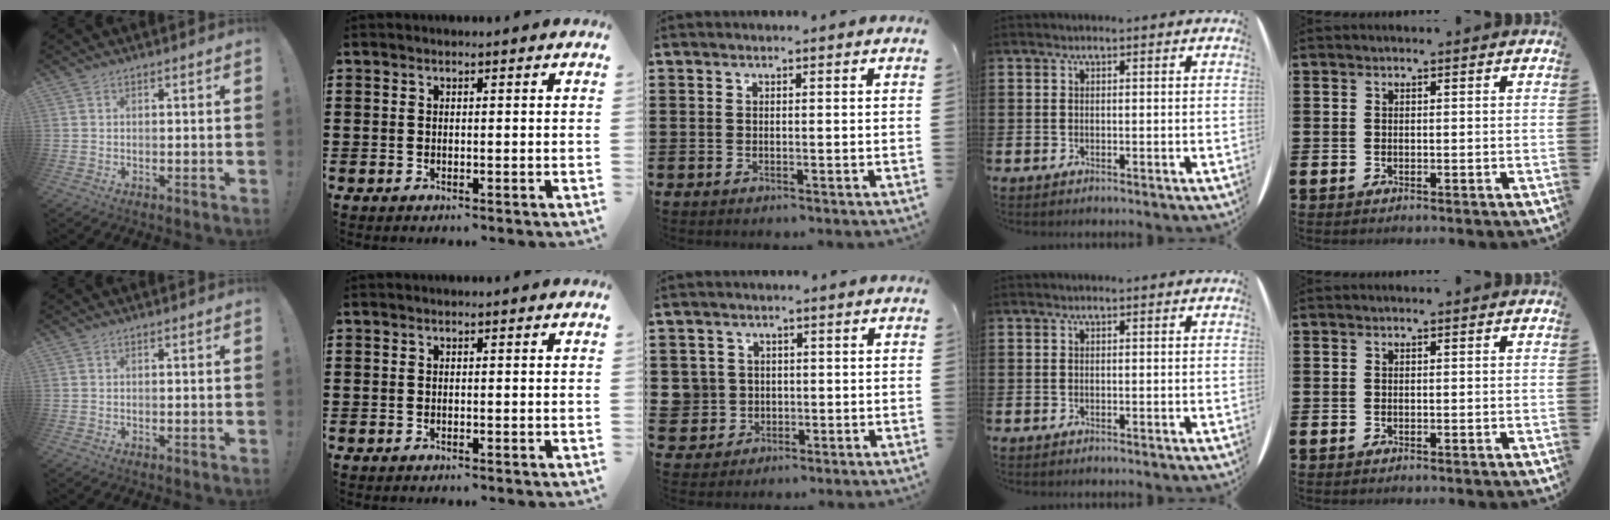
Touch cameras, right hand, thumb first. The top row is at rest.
{"middle": {"total": 4.5, "force": [-0.1, 4.4, 0.6], "torque": [-0.040, 0.010, -0.005]}}